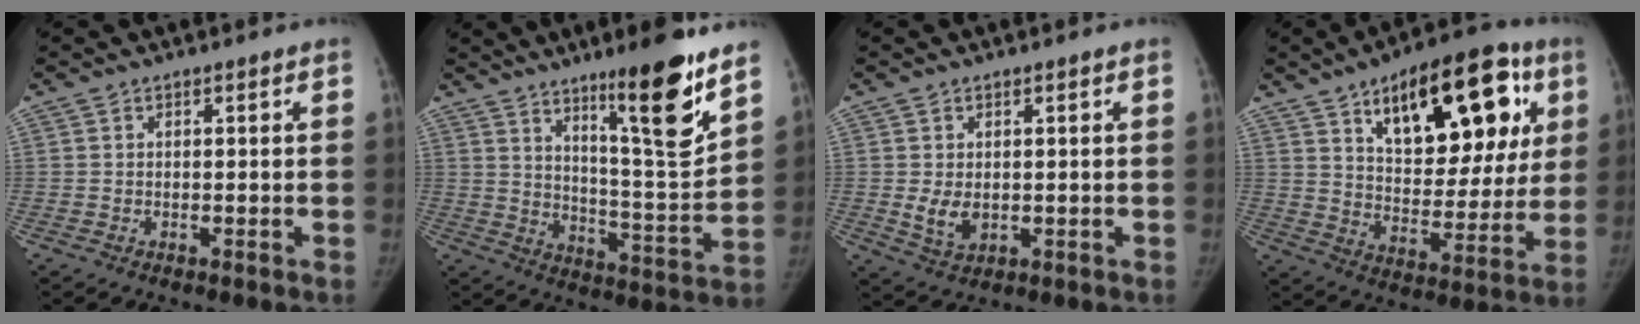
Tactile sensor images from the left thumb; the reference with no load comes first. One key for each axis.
{"total": 16.4, "fx": 10.5, "fy": 1.9, "fz": 12.5, "tx": -0.168, "ty": -0.081, "tz": 0.173}
{"total": 4.2, "fx": -0.3, "fy": 3.0, "fz": 3.0, "tx": -0.049, "ty": -0.009, "tz": 0.004}
{"total": 25.1, "fx": 10.9, "fy": 12.1, "fz": 19.0, "tx": -0.221, "ty": -0.017, "tz": 0.165}